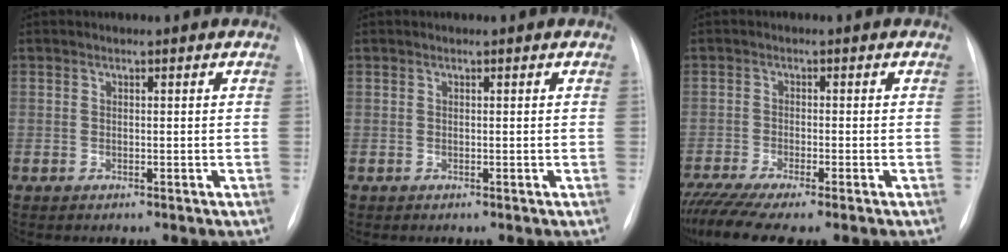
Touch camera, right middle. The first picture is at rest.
{"total": 0.0}
{"total": 9.0, "force": [-7.2, 0.7, 5.3], "torque": [-0.083, -0.015, -0.115]}